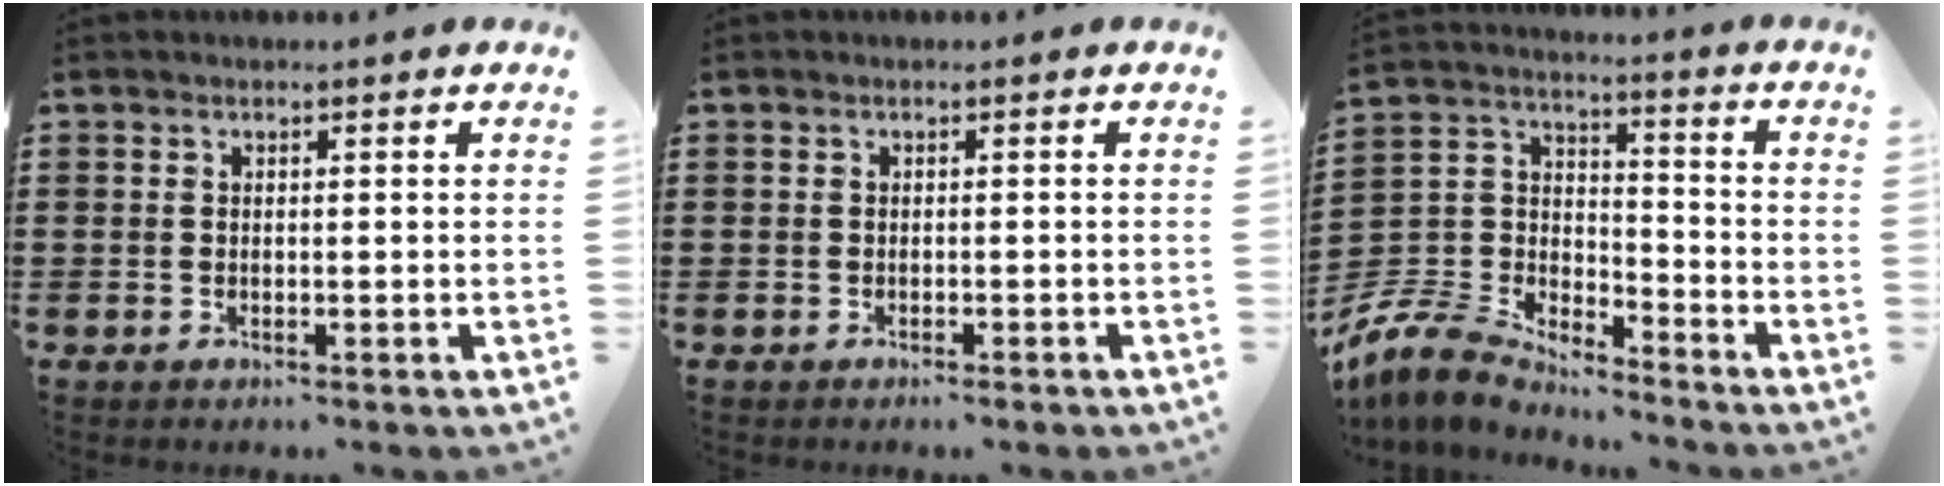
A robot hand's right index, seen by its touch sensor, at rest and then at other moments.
{"total": 0.5, "force": [-0.5, 0.1, 0.2], "torque": [-0.007, -0.003, -0.009]}
{"total": 7.7, "force": [-7.3, 2.0, 1.3], "torque": [-0.065, -0.003, -0.156]}